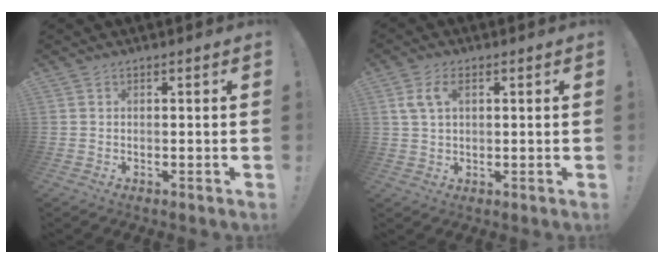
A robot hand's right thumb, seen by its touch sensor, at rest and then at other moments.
{"total": 5.9, "force": [2.0, 3.6, 4.2], "torque": [-0.085, 0.004, 0.037]}